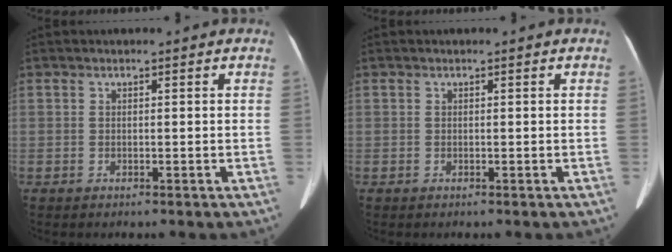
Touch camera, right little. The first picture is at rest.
{"total": 0.0}